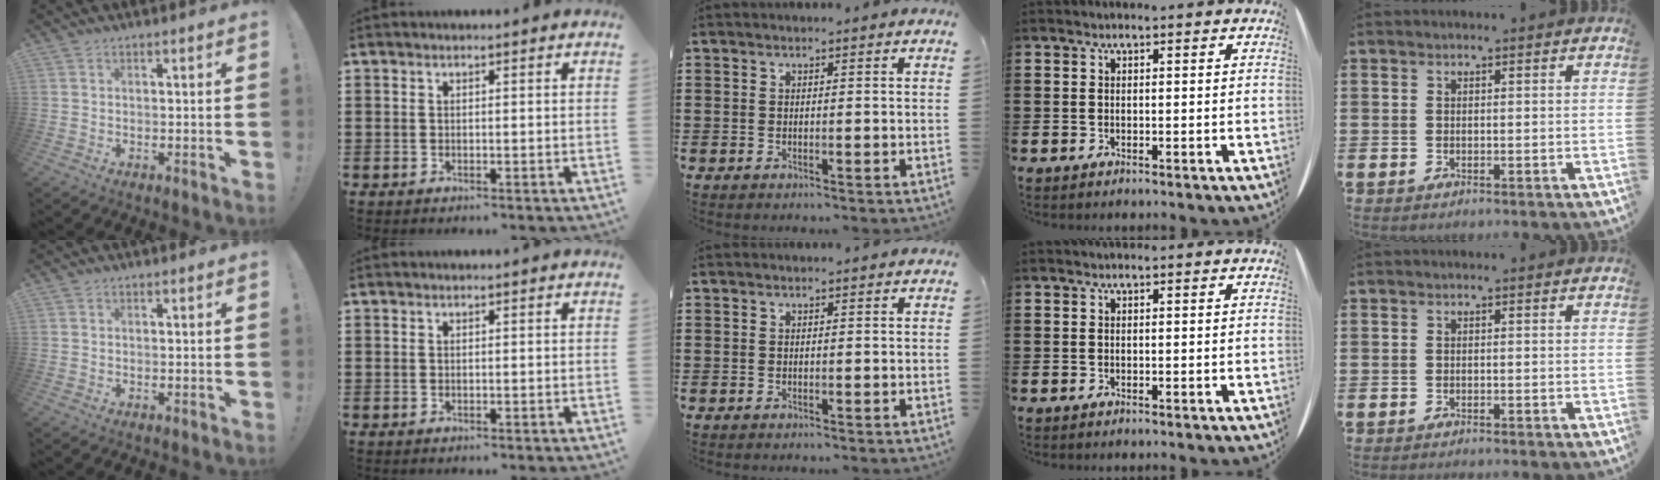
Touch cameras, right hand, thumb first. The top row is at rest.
{"little": {"total": 0.5, "force": [-0.5, -0.1, 0.0], "torque": [0.000, -0.002, -0.011]}}